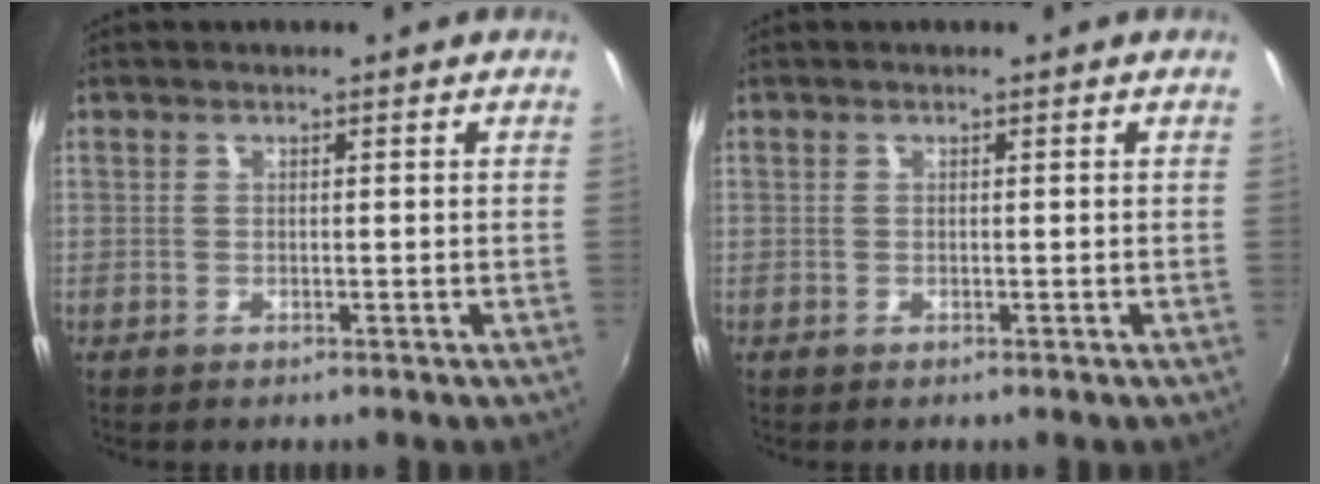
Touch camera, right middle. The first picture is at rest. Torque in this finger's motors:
{"motor_torque": [0.00, 0.00, 0.00, 0.00]}